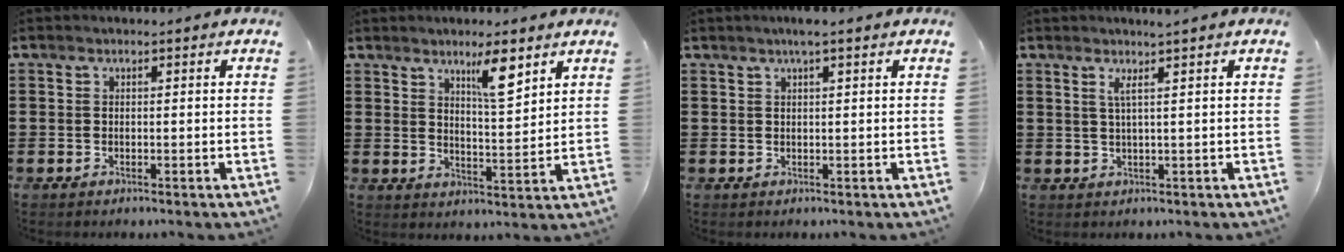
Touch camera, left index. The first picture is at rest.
{"total": 6.7, "force": [4.6, 1.2, 4.7], "torque": [-0.072, -0.019, 0.070]}
{"total": 2.1, "force": [1.4, 0.0, 1.5], "torque": [-0.031, 0.002, 0.025]}
{"total": 2.3, "force": [1.0, -0.5, 2.0], "torque": [-0.043, -0.006, 0.016]}